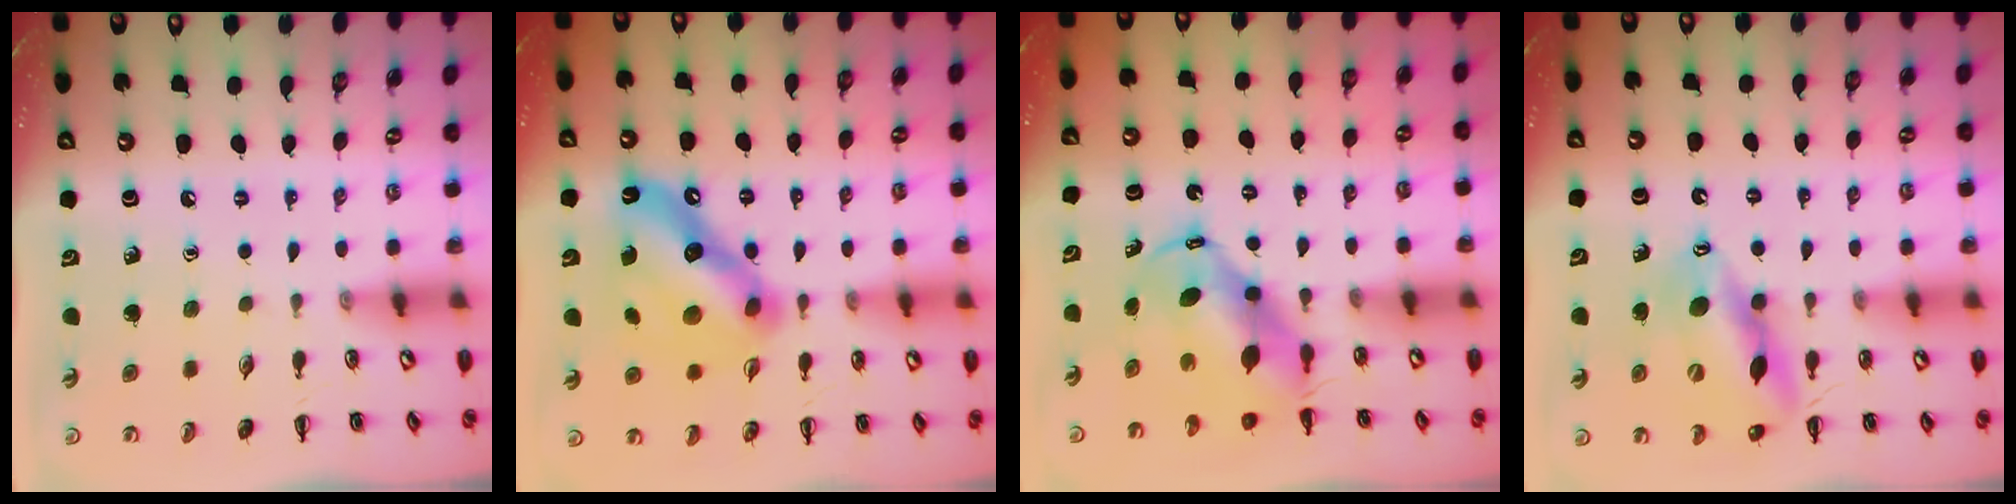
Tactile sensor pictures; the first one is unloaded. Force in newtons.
{"total": 17.1, "press": 17.0, "slide": 1.5}
{"total": 6.7, "press": 6.4, "slide": 2.1}
{"total": 13.6, "press": 12.9, "slide": 4.1}